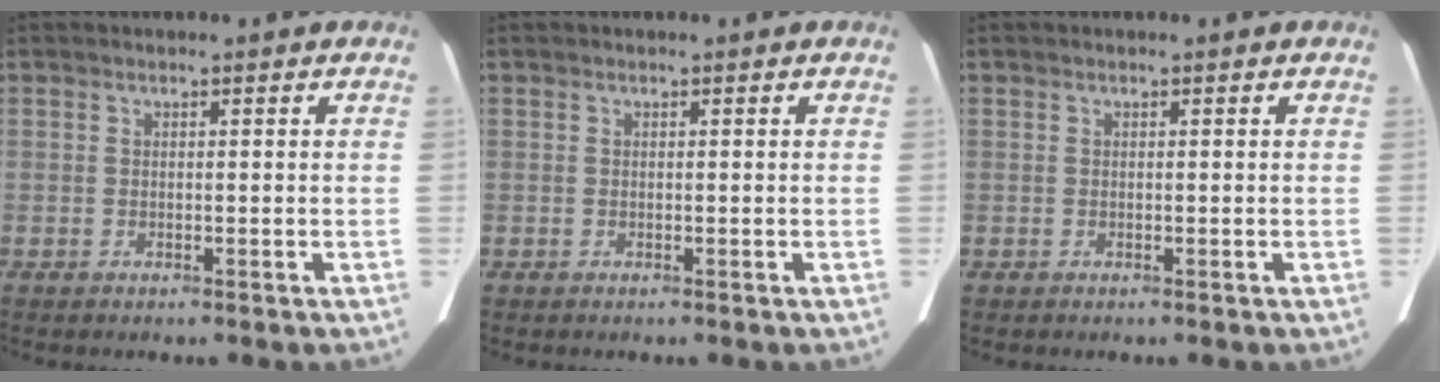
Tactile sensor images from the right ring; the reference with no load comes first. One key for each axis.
{"total": 0.0}
{"total": 0.0}